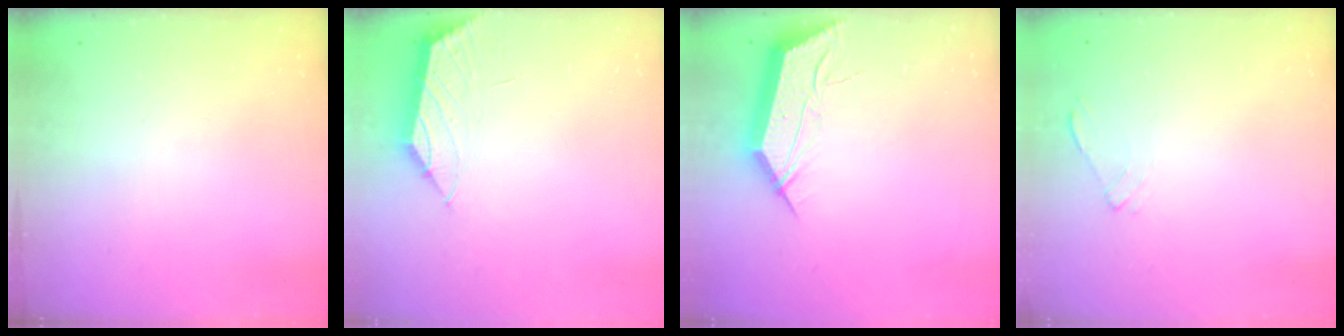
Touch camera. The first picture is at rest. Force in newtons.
{"total": 0.7, "press": 0.5, "slide": 0.5}
{"total": 11.7, "press": 11.7, "slide": 0.6}
{"total": 0.6, "press": 0.5, "slide": 0.2}